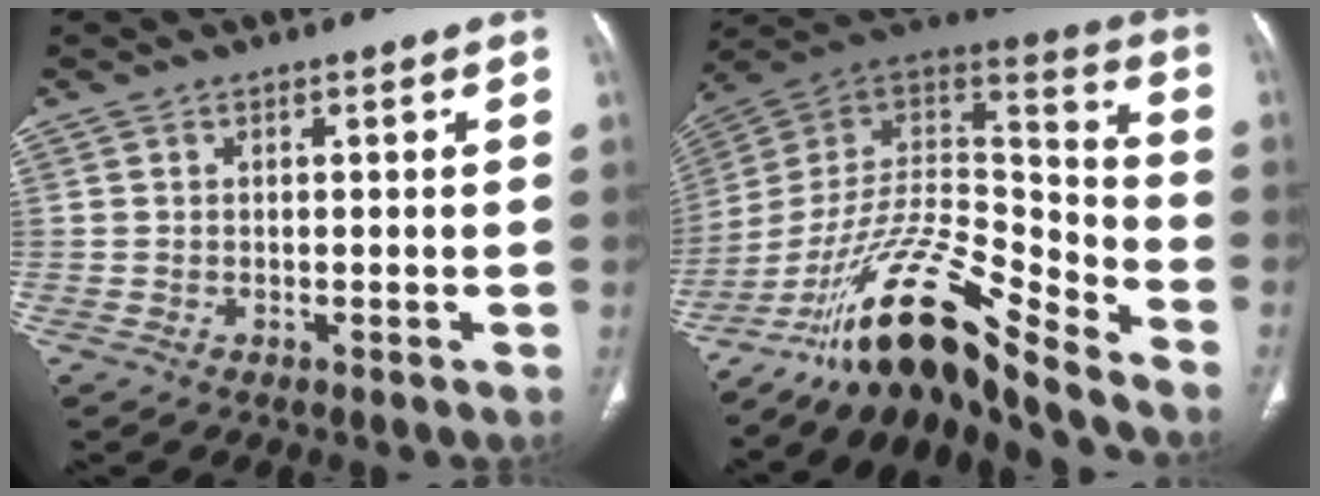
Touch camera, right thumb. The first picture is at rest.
{"total": 19.5, "force": [-15.6, 3.9, 10.9], "torque": [-0.170, 0.113, -0.276]}